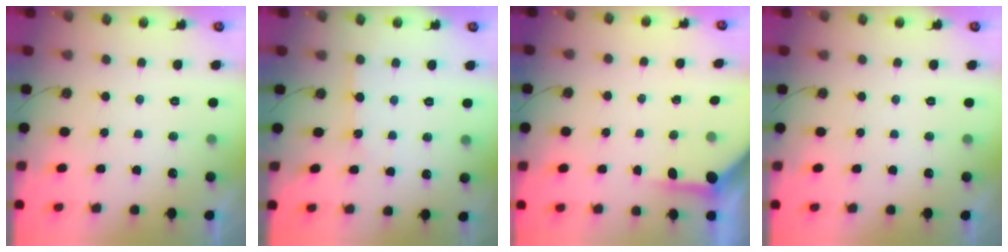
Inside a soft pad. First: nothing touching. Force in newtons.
{"total": 3.5, "press": 3.5, "slide": 0.2}
{"total": 5.0, "press": 4.9, "slide": 0.6}
{"total": 0.0}